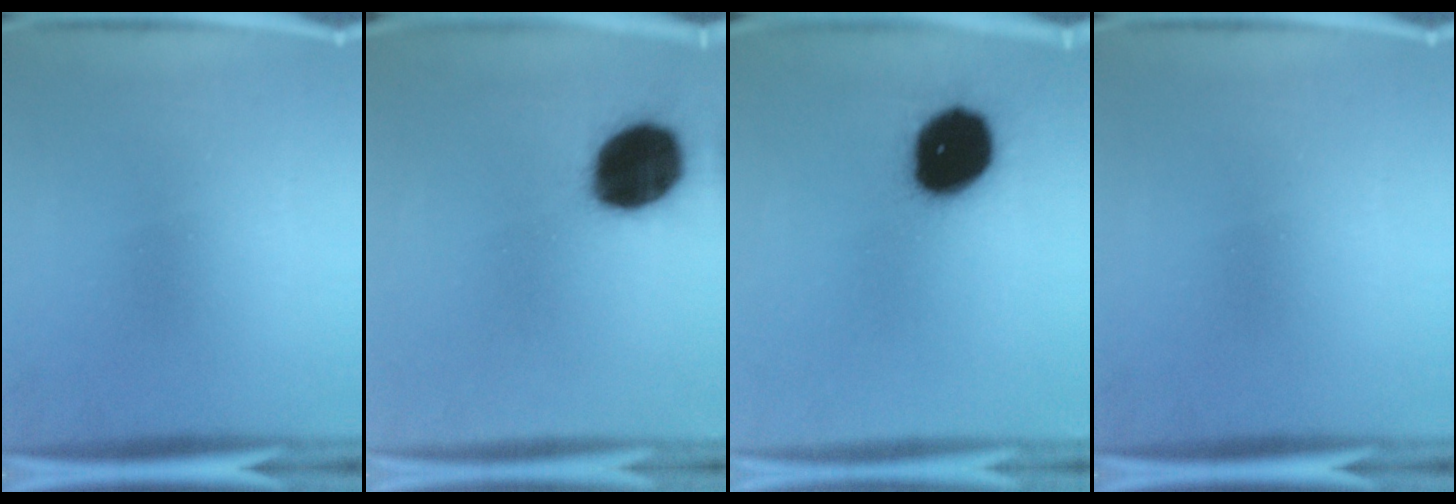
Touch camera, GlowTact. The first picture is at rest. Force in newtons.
{"total": 18.5}
{"total": 19.1}
{"total": 0.0}